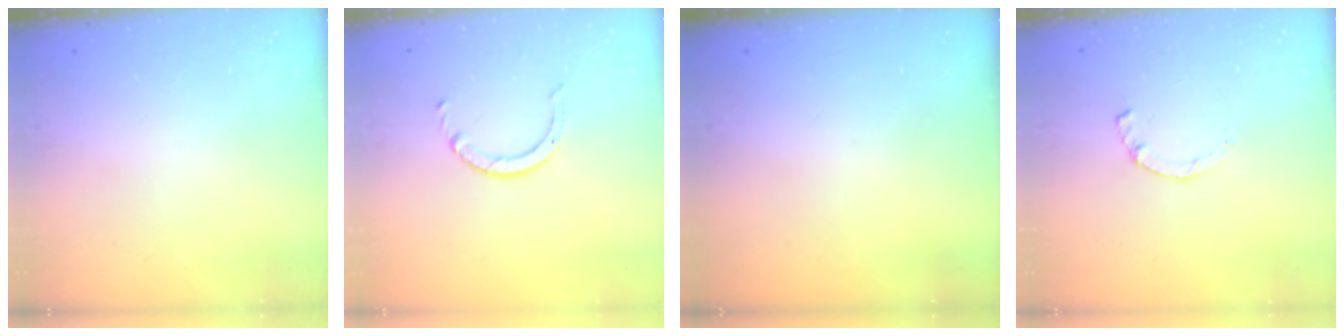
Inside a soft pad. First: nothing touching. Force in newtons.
{"total": 2.5, "press": 2.5, "slide": 0.2}
{"total": 0.0}
{"total": 2.2, "press": 2.2, "slide": 0.2}